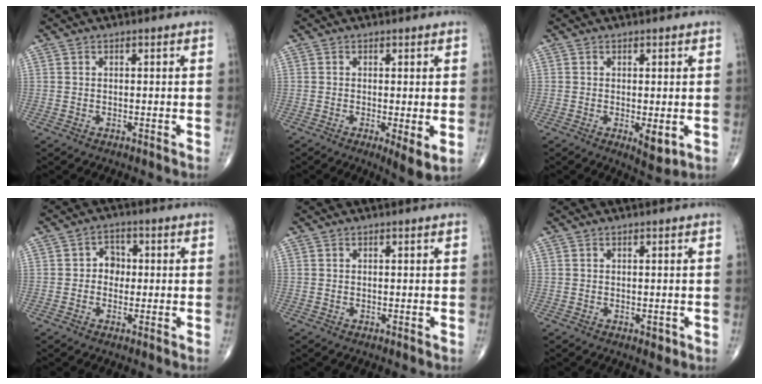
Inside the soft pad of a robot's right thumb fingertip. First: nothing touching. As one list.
[{"total": 4.4, "force": [-0.6, 1.1, 4.2], "torque": [-0.073, -0.017, -0.014]}, {"total": 3.9, "force": [-0.7, 1.4, 3.5], "torque": [-0.052, -0.013, -0.007]}, {"total": 3.8, "force": [-0.1, 3.2, 2.0], "torque": [-0.004, 0.011, -0.011]}, {"total": 0.0}, {"total": 1.1, "force": [-0.3, 0.7, 0.8], "torque": [-0.004, -0.001, -0.003]}]